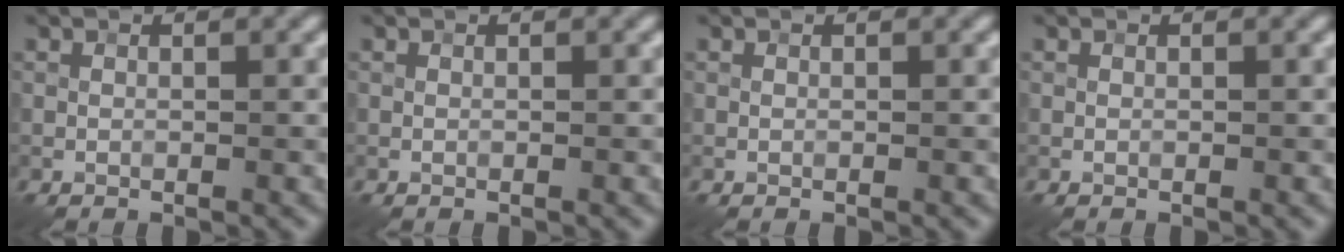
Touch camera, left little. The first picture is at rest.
{"total": 0.0}
{"total": 0.0}
{"total": 0.0}